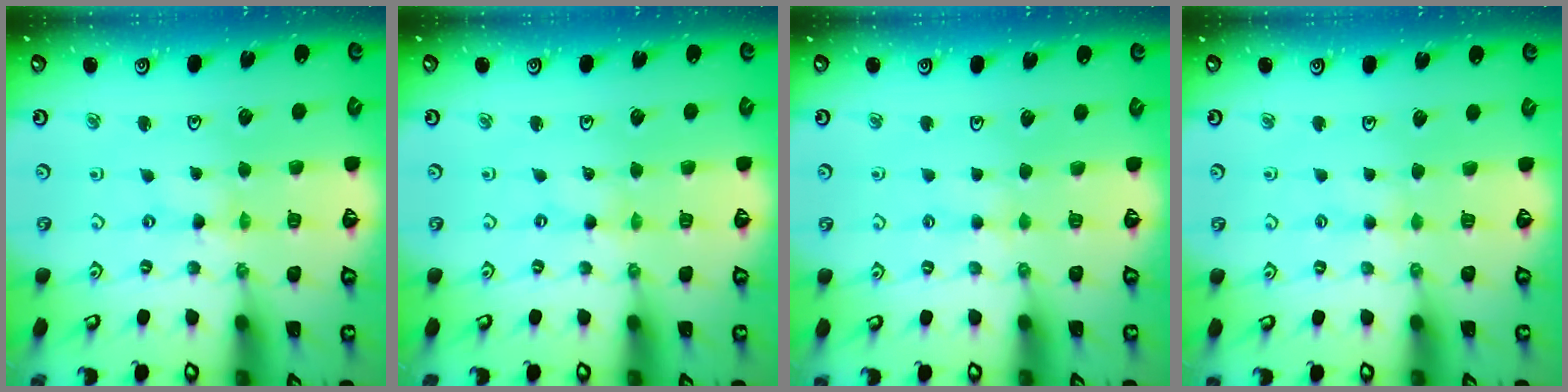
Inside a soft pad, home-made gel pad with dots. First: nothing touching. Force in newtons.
{"total": 0.0}
{"total": 3.1, "press": 3.1, "slide": 0.6}
{"total": 2.0, "press": 1.9, "slide": 0.4}